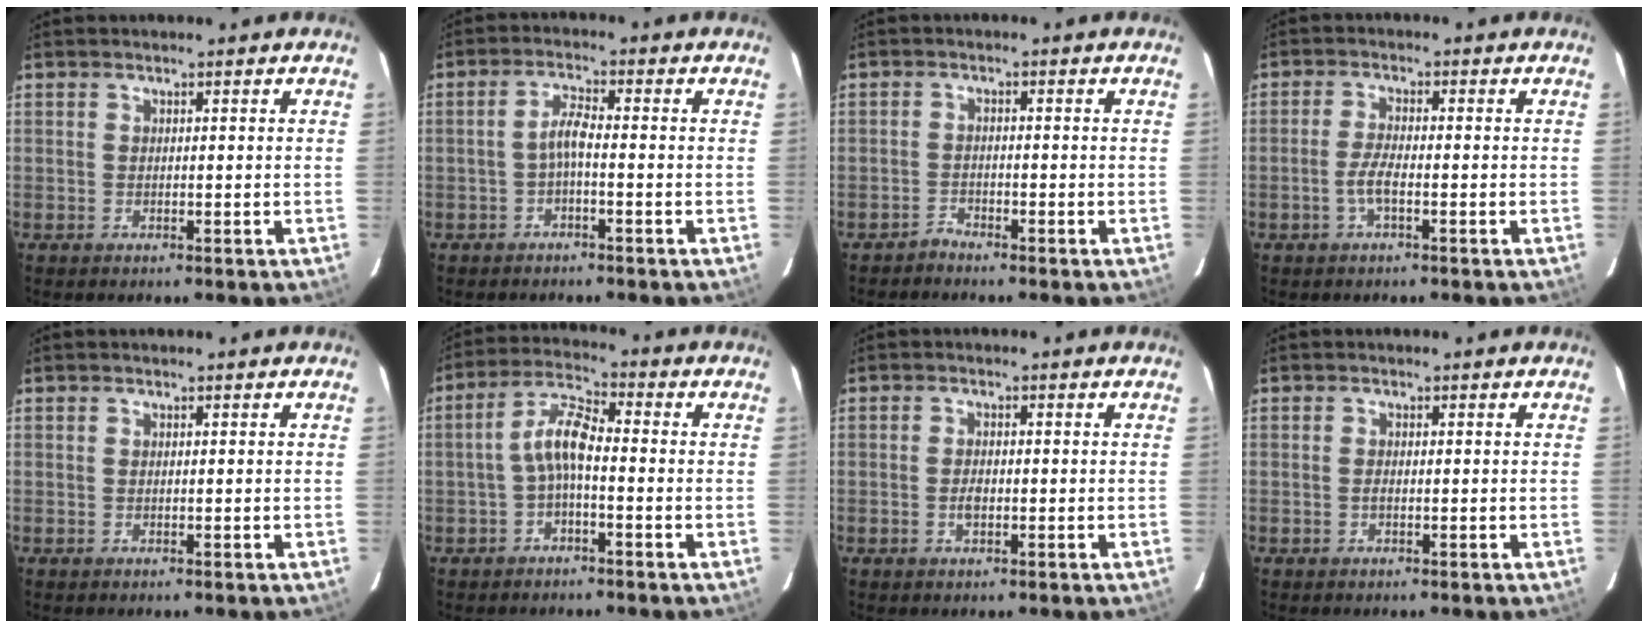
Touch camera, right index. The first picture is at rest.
{"total": 2.8, "force": [-1.3, 0.3, 2.5], "torque": [-0.055, 0.008, -0.026]}
{"total": 1.5, "force": [-1.5, 0.3, -0.2], "torque": [0.004, 0.004, -0.031]}
{"total": 3.4, "force": [-1.5, 0.6, 3.1], "torque": [-0.068, 0.000, -0.029]}
{"total": 0.0}
{"total": 5.9, "force": [-1.7, 1.7, 5.3], "torque": [-0.117, 0.019, -0.036]}
{"total": 2.2, "force": [-0.6, 1.1, 1.7], "torque": [-0.034, 0.001, -0.012]}
{"total": 0.8, "force": [-0.3, 0.2, 0.7], "torque": [-0.015, 0.001, -0.007]}